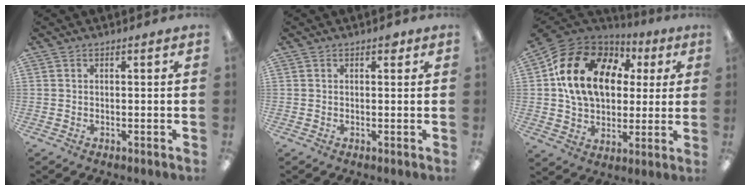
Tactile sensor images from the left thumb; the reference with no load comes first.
{"total": 1.5, "force": [0.8, 0.8, 0.9], "torque": [-0.003, -0.003, 0.010]}
{"total": 19.1, "force": [5.6, 14.4, 11.2], "torque": [-0.220, 0.003, 0.109]}